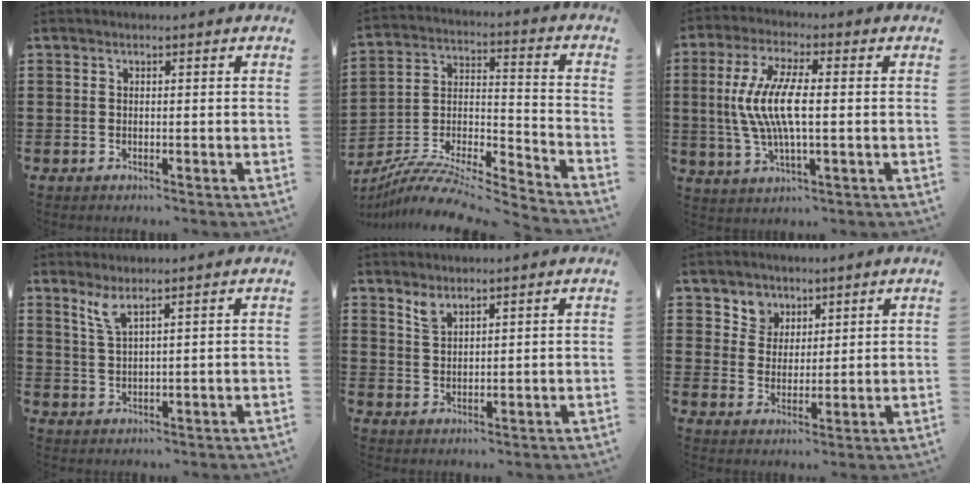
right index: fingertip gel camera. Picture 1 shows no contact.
{"total": 8.1, "force": [-7.5, 0.9, 2.9], "torque": [-0.053, 0.001, -0.150]}
{"total": 9.5, "force": [0.0, 2.9, 9.1], "torque": [-0.198, -0.008, -0.008]}
{"total": 3.0, "force": [2.1, 0.4, 2.1], "torque": [-0.046, 0.003, 0.037]}
{"total": 2.7, "force": [2.3, 1.1, 1.1], "torque": [-0.027, 0.002, 0.043]}
{"total": 4.6, "force": [2.7, 3.7, 0.0], "torque": [-0.025, 0.007, 0.049]}